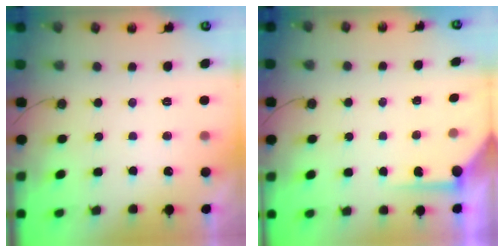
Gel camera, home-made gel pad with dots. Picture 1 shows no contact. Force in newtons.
{"total": 4.1, "press": 4.0, "slide": 0.5}